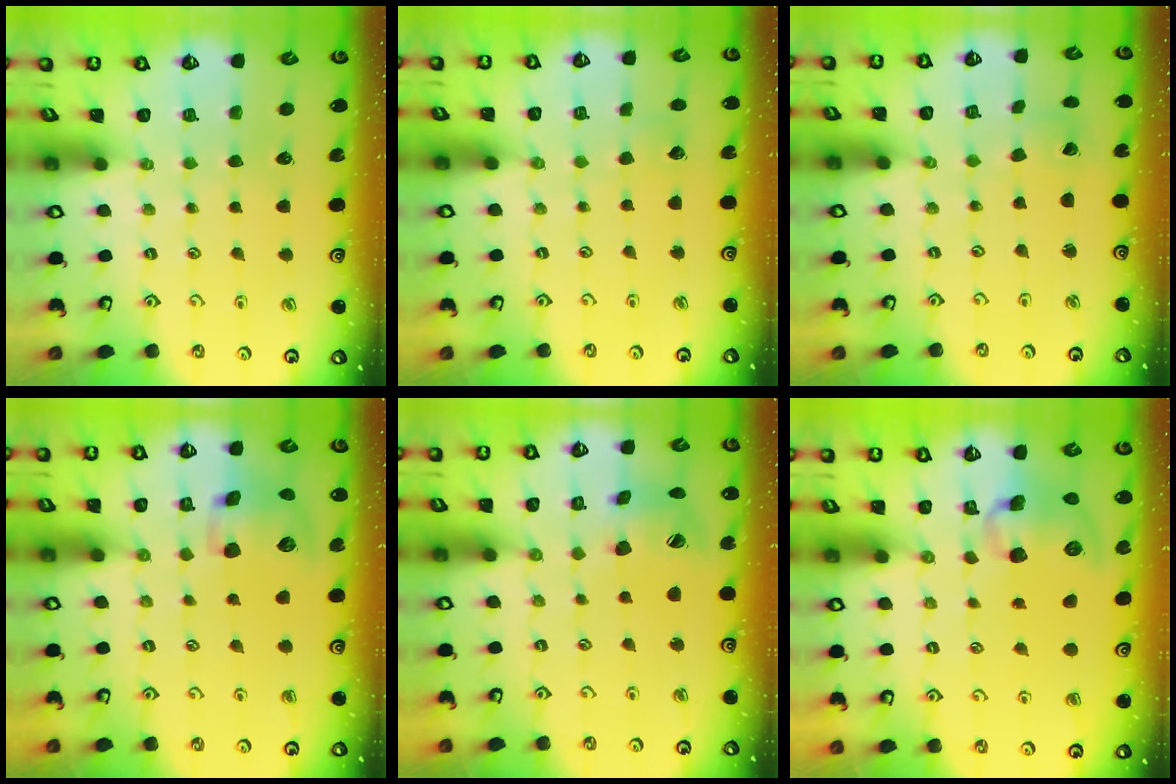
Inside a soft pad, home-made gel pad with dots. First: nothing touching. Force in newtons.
{"total": 2.2, "press": 2.2, "slide": 0.2}
{"total": 0.9, "press": 0.9, "slide": 0.0}
{"total": 12.1, "press": 12.0, "slide": 1.9}
{"total": 13.6, "press": 13.5, "slide": 1.6}
{"total": 10.8, "press": 10.7, "slide": 1.1}